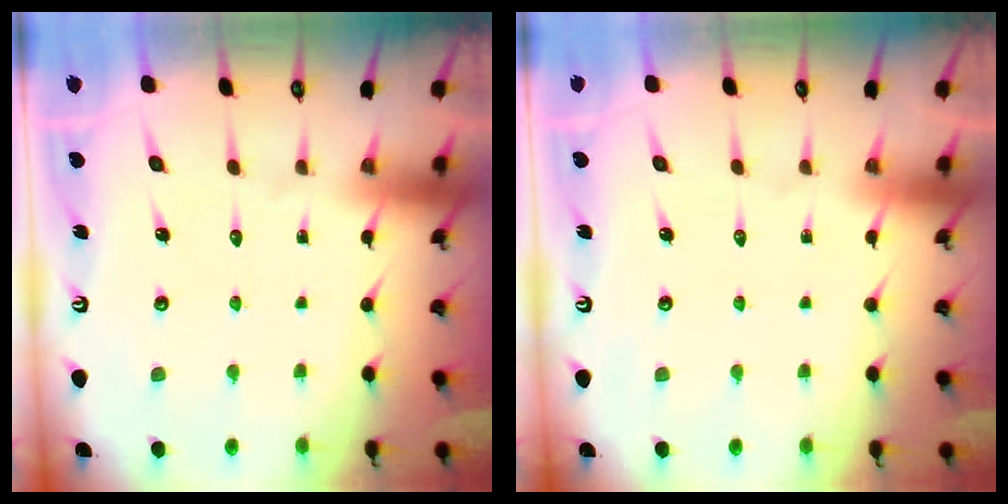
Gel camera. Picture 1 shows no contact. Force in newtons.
{"total": 0.0}